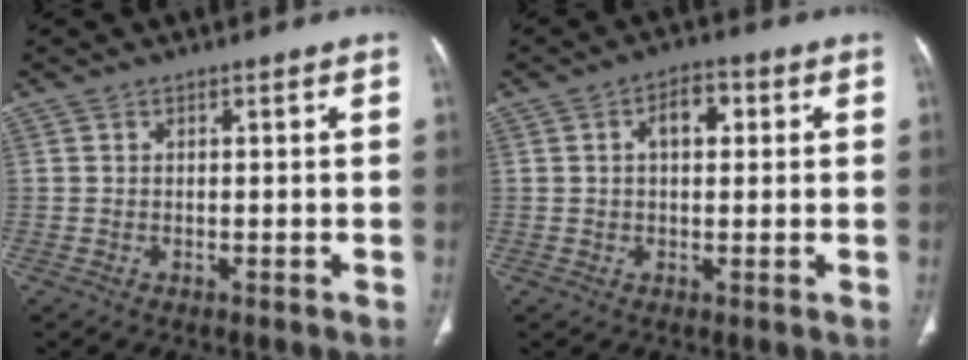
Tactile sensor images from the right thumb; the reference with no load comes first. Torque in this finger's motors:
{"motor_torque": [-0.02, 0.83, 0.66, -0.54, 0.00]}